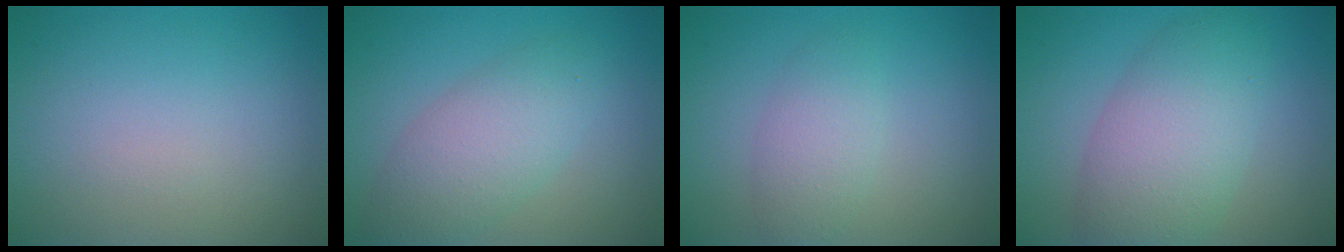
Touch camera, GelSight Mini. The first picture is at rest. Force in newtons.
{"total": 4.6, "press": 4.6, "slide": 0.2}
{"total": 2.7, "press": 2.7, "slide": 0.1}
{"total": 5.3, "press": 5.3, "slide": 0.3}